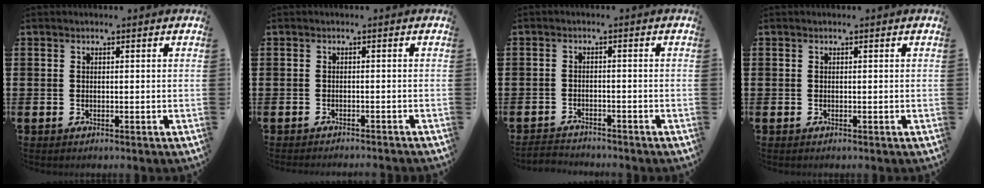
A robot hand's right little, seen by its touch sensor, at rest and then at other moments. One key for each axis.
{"total": 0.8, "fx": -0.8, "fy": -0.2, "fz": 0.0, "tx": 0.001, "ty": 0.000, "tz": -0.016}
{"total": 1.9, "fx": -1.9, "fy": 0.1, "fz": -0.2, "tx": -0.002, "ty": 0.003, "tz": -0.042}
{"total": 0.0}